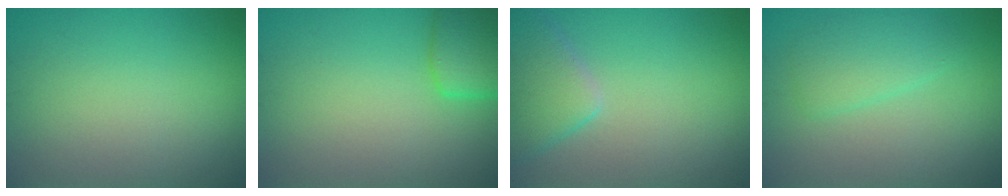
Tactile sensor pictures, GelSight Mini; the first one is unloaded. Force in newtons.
{"total": 3.9, "press": 3.8, "slide": 0.3}
{"total": 3.8, "press": 3.8, "slide": 0.3}
{"total": 2.6, "press": 2.6, "slide": 0.1}